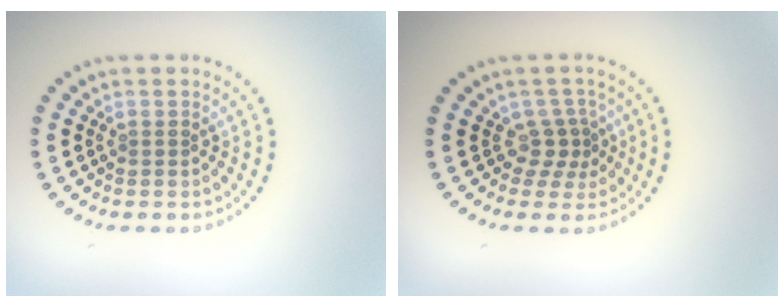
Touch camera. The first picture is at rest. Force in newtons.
{"total": 2.2, "press": 1.5, "slide": 1.6}